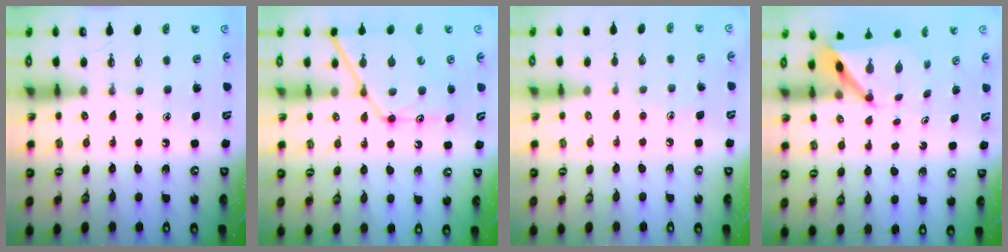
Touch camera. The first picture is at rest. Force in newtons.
{"total": 14.1, "press": 14.1, "slide": 1.2}
{"total": 3.9, "press": 3.8, "slide": 0.4}
{"total": 4.9, "press": 4.9, "slide": 0.2}